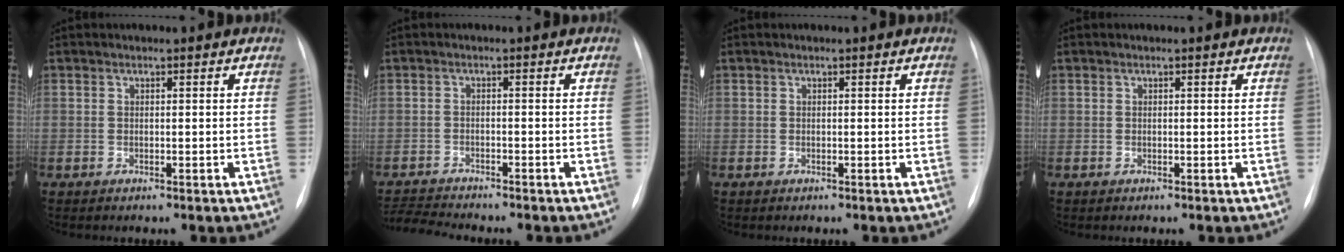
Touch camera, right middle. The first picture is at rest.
{"total": 5.3, "force": [-5.2, -0.4, 0.9], "torque": [-0.013, -0.013, -0.086]}
{"total": 0.0}
{"total": 0.0}